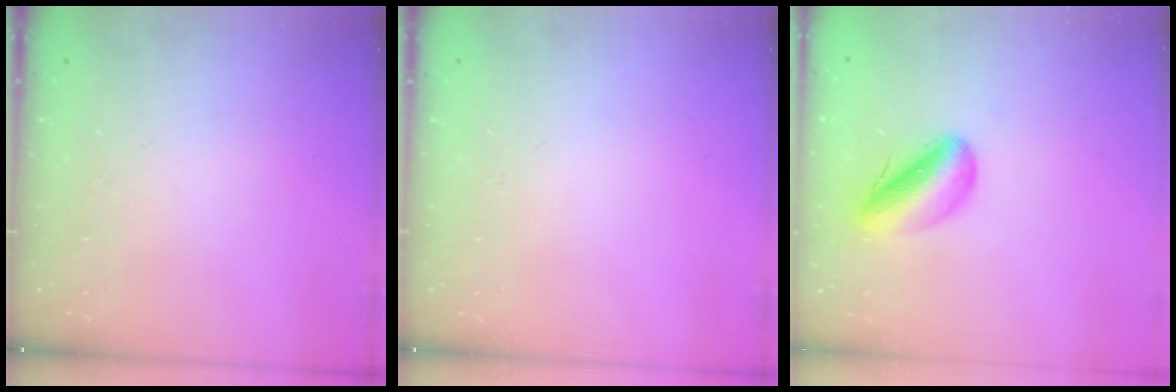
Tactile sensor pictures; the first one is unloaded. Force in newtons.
{"total": 0.0}
{"total": 8.6, "press": 8.3, "slide": 2.5}